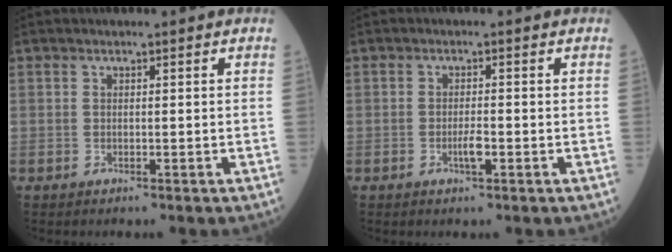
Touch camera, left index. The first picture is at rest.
{"total": 1.8, "force": [-0.7, 0.3, 1.7], "torque": [-0.033, -0.001, -0.011]}